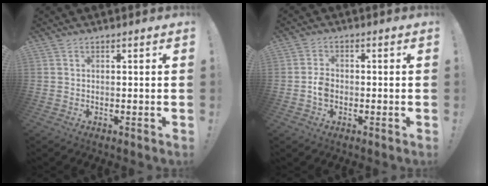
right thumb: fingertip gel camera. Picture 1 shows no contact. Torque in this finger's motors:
{"motor_torque": [-0.17, 0.34, 0.37, -0.29, -0.02]}